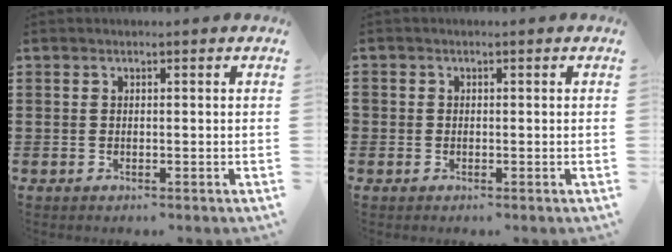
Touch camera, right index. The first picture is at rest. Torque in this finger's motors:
{"motor_torque": [2.14, 0.00, 1.05, 0.21]}